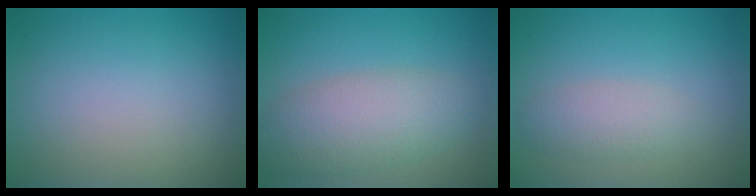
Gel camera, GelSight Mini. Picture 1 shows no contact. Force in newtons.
{"total": 5.2, "press": 5.2, "slide": 0.3}
{"total": 2.3, "press": 2.3, "slide": 0.1}